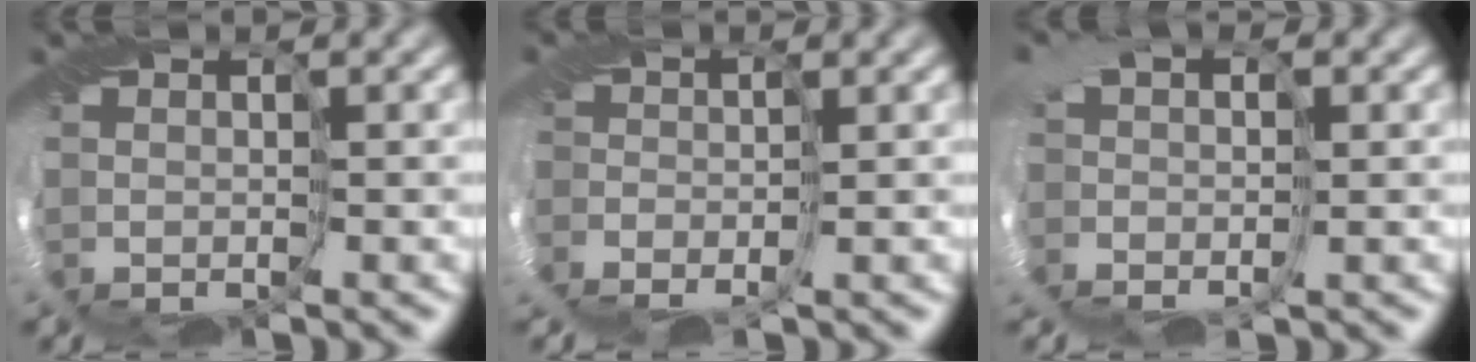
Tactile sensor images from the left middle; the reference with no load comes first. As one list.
[{"total": 2.2, "force": [-1.8, 1.1, 0.7], "torque": [-0.006, -0.003, -0.034]}, {"total": 2.4, "force": [-0.1, 1.4, 1.9], "torque": [-0.028, 0.005, -0.009]}]